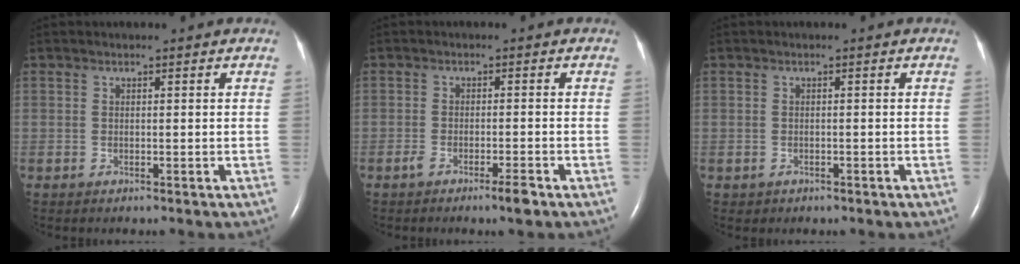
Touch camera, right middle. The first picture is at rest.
{"total": 2.9, "force": [-2.0, 0.2, 2.1], "torque": [-0.041, -0.003, -0.034]}
{"total": 0.9, "force": [-0.4, 0.8, 0.2], "torque": [-0.010, 0.003, 0.001]}